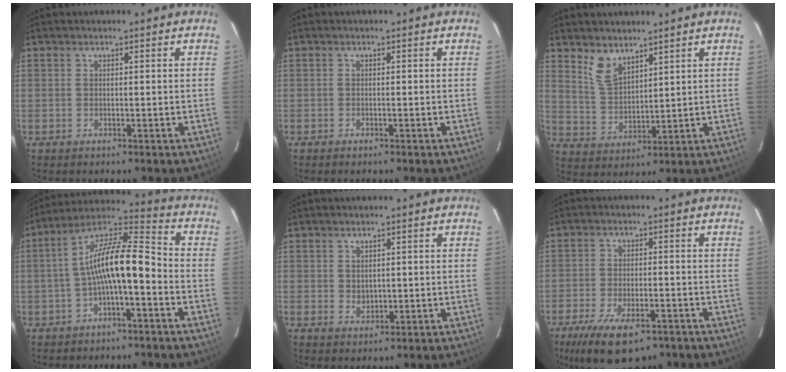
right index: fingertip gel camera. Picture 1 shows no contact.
{"total": 0.8, "force": [-0.6, 0.3, 0.4], "torque": [-0.006, -0.002, -0.013]}
{"total": 6.1, "force": [4.5, 2.7, 3.1], "torque": [-0.057, -0.001, 0.097]}
{"total": 11.9, "force": [-3.1, 3.3, 11.0], "torque": [-0.205, 0.028, -0.056]}
{"total": 2.4, "force": [0.3, 2.1, 1.3], "torque": [-0.019, 0.002, 0.008]}
{"total": 13.5, "force": [-8.9, 5.5, 8.6], "torque": [-0.181, -0.030, -0.142]}